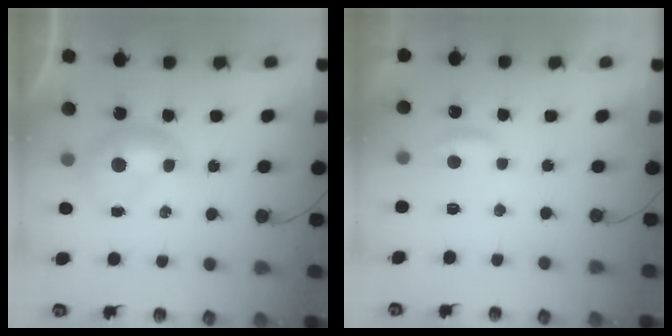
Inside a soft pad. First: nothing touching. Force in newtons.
{"total": 0.7, "press": 0.5, "slide": 0.5}